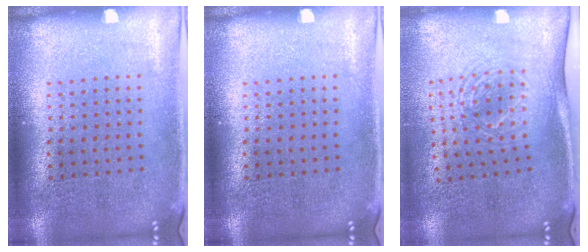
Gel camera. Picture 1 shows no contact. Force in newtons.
{"total": 0.0}
{"total": 1.6, "press": 1.3, "slide": 1.0}